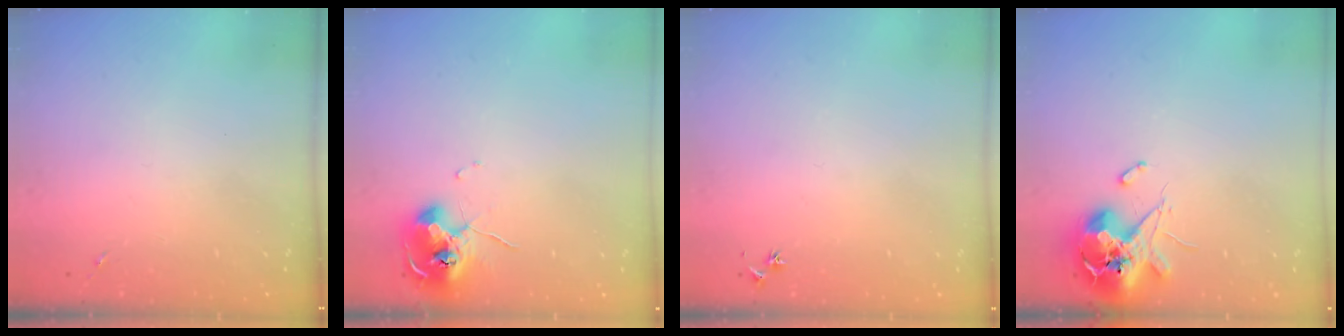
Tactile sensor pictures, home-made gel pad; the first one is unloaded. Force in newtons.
{"total": 10.1, "press": 10.0, "slide": 0.9}
{"total": 2.9, "press": 2.8, "slide": 0.3}
{"total": 12.4, "press": 12.3, "slide": 1.9}